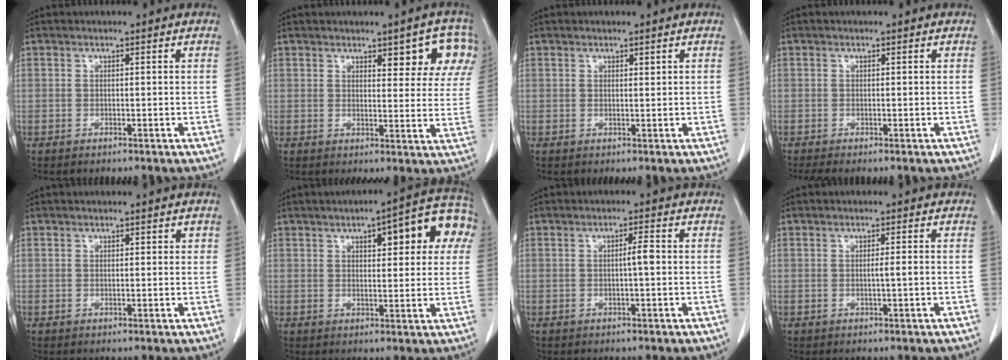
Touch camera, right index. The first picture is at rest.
{"total": 8.2, "force": [4.8, 3.0, 5.9], "torque": [-0.051, 0.001, 0.048]}
{"total": 0.6, "force": [0.4, 0.2, 0.3], "torque": [-0.004, -0.004, 0.006]}
{"total": 1.0, "force": [-0.5, 0.1, 0.9], "torque": [-0.021, -0.005, -0.013]}
{"total": 1.0, "force": [0.7, 0.5, 0.5], "torque": [0.001, 0.000, 0.006]}
{"total": 12.6, "force": [4.9, 3.7, 11.0], "torque": [-0.125, 0.029, 0.055]}
{"total": 1.9, "force": [-0.1, 0.0, 1.9], "torque": [-0.031, 0.002, -0.002]}
{"total": 1.2, "force": [-0.1, -0.2, 1.1], "torque": [-0.021, 0.000, -0.001]}